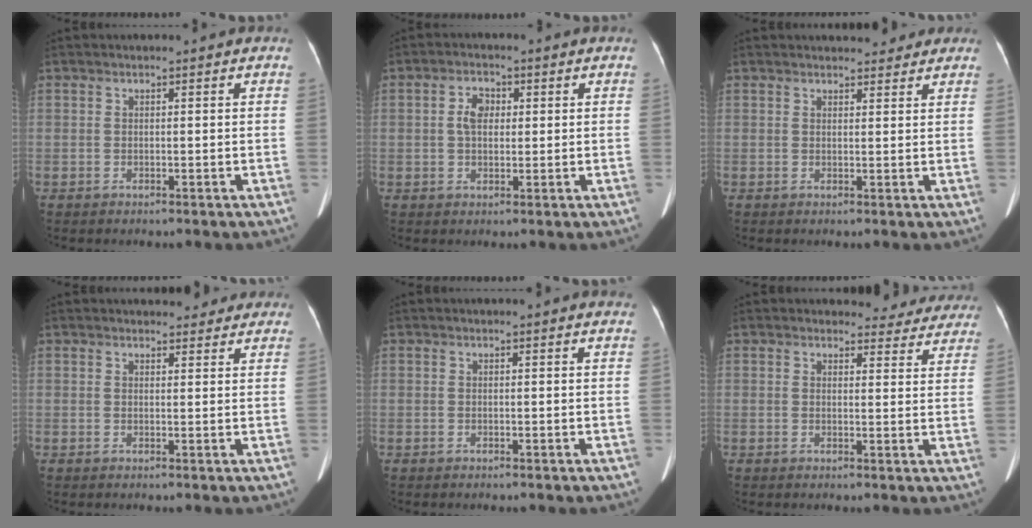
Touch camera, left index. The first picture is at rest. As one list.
[{"total": 3.5, "force": [0.6, 2.1, 2.7], "torque": [-0.054, 0.013, 0.010]}, {"total": 6.6, "force": [6.0, 1.9, 2.0], "torque": [-0.015, 0.010, 0.068]}, {"total": 6.7, "force": [6.1, 2.0, 2.0], "torque": [-0.010, 0.006, 0.066]}, {"total": 1.2, "force": [1.2, -0.1, 0.3], "torque": [-0.014, -0.002, 0.006]}, {"total": 8.8, "force": [8.4, 2.6, 0.3], "torque": [0.035, -0.015, 0.069]}]